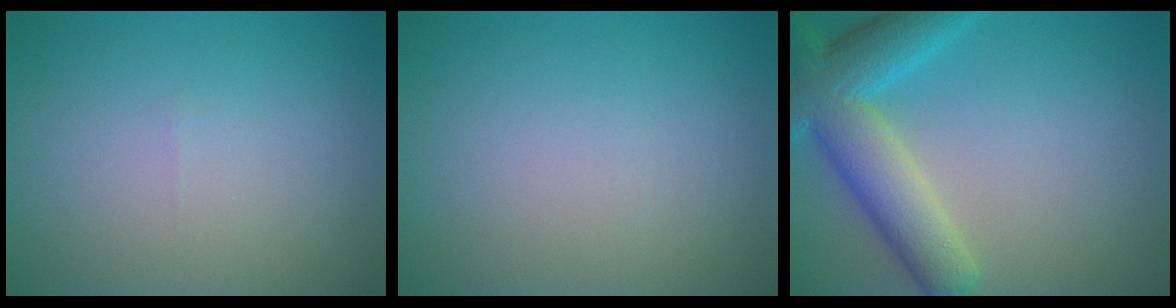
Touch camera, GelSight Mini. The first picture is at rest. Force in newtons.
{"total": 0.0}
{"total": 8.0, "press": 8.0, "slide": 0.5}